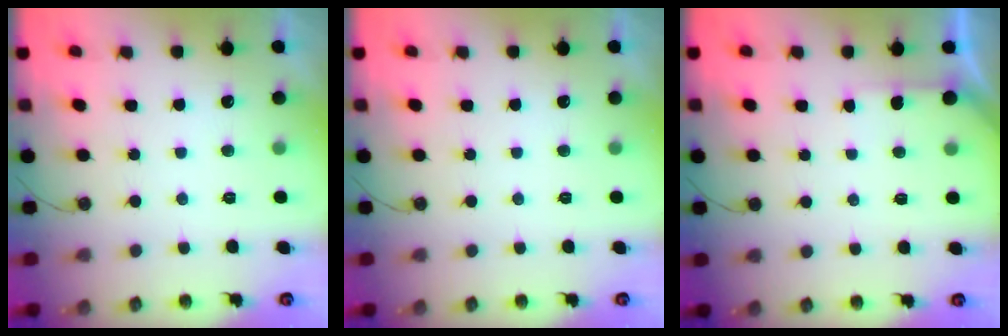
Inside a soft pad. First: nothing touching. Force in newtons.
{"total": 0.0}
{"total": 2.9, "press": 2.9, "slide": 0.3}